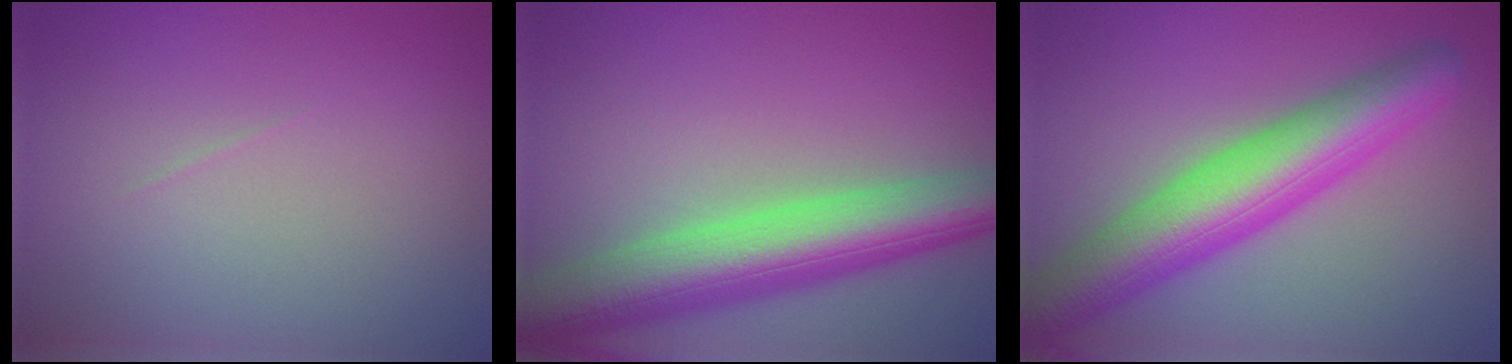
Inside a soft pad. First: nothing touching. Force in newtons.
{"total": 9.5, "press": 9.5, "slide": 0.5}
{"total": 8.9, "press": 8.9, "slide": 0.4}